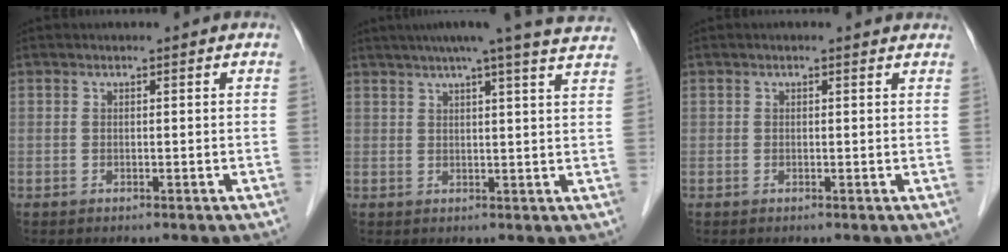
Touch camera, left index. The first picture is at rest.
{"total": 15.9, "force": [14.1, -0.5, 7.3], "torque": [-0.113, -0.002, 0.164]}
{"total": 1.1, "force": [1.1, 0.3, 0.2], "torque": [-0.014, 0.001, 0.004]}